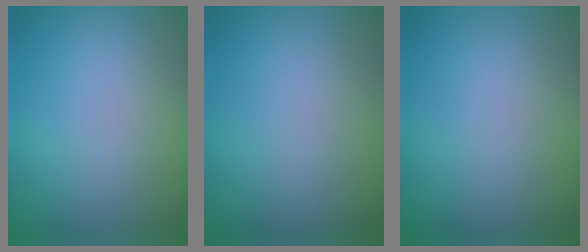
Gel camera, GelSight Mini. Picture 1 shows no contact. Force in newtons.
{"total": 0.0}
{"total": 0.0}